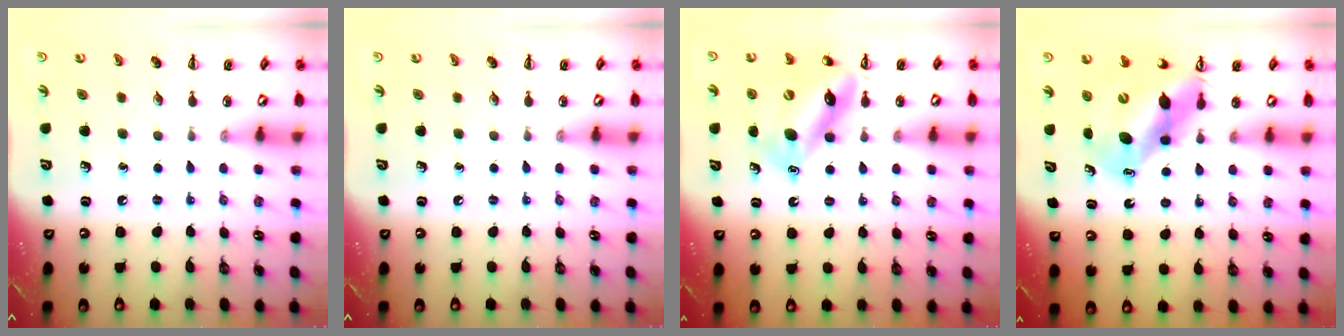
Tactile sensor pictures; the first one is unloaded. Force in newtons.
{"total": 0.0}
{"total": 12.6, "press": 12.2, "slide": 3.1}
{"total": 12.7, "press": 12.1, "slide": 3.7}